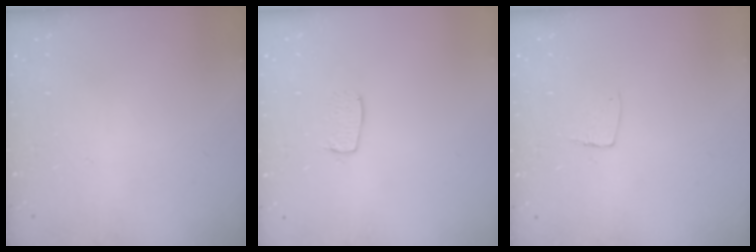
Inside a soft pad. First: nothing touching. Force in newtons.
{"total": 5.5, "press": 5.5, "slide": 0.4}
{"total": 5.1, "press": 5.1, "slide": 0.4}